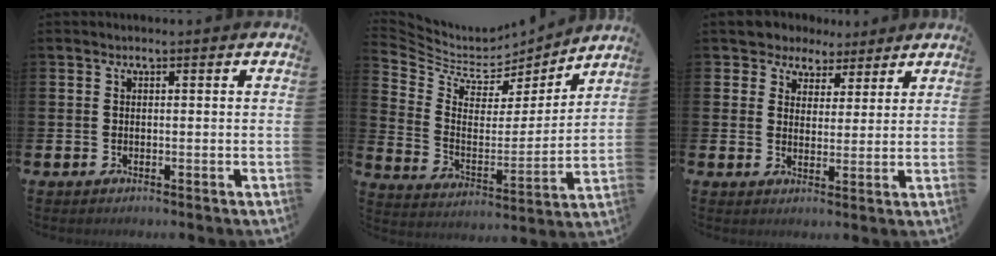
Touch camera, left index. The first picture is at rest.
{"total": 6.0, "force": [5.2, 2.6, 1.5], "torque": [-0.065, -0.043, 0.085]}
{"total": 4.7, "force": [3.9, 2.5, -0.7], "torque": [-0.009, -0.018, 0.069]}